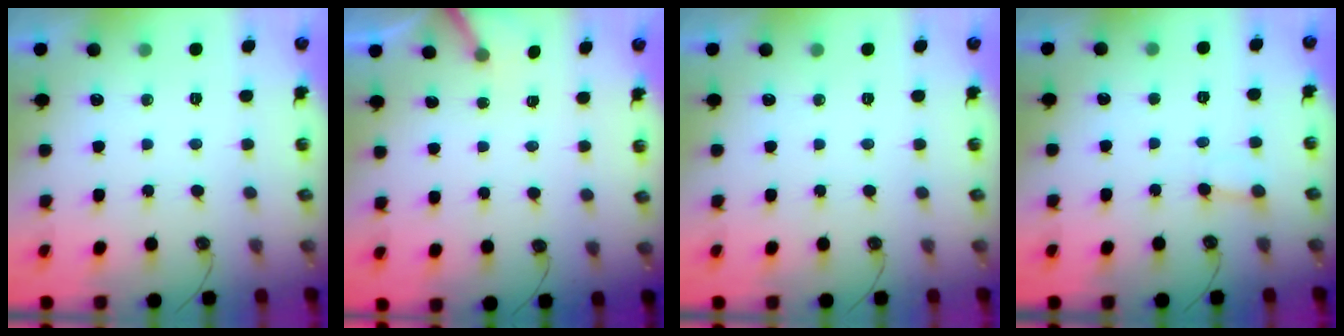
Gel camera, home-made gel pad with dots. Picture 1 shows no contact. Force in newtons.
{"total": 3.8, "press": 3.8, "slide": 0.2}
{"total": 0.0}
{"total": 2.5, "press": 2.5, "slide": 0.1}